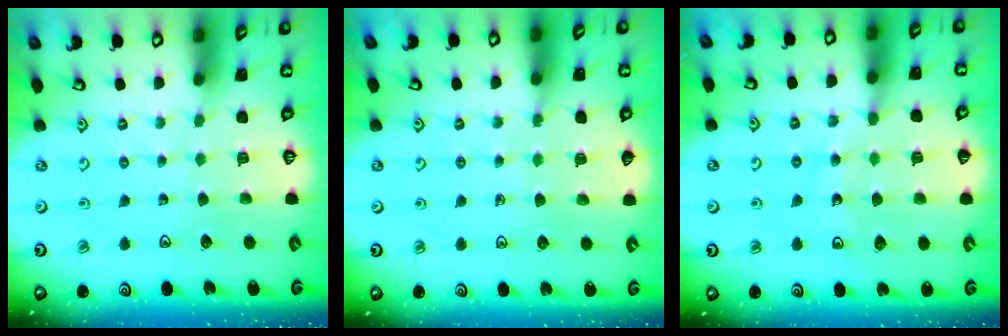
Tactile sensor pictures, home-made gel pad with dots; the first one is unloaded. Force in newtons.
{"total": 5.9, "press": 5.8, "slide": 1.1}
{"total": 13.0, "press": 12.4, "slide": 3.9}